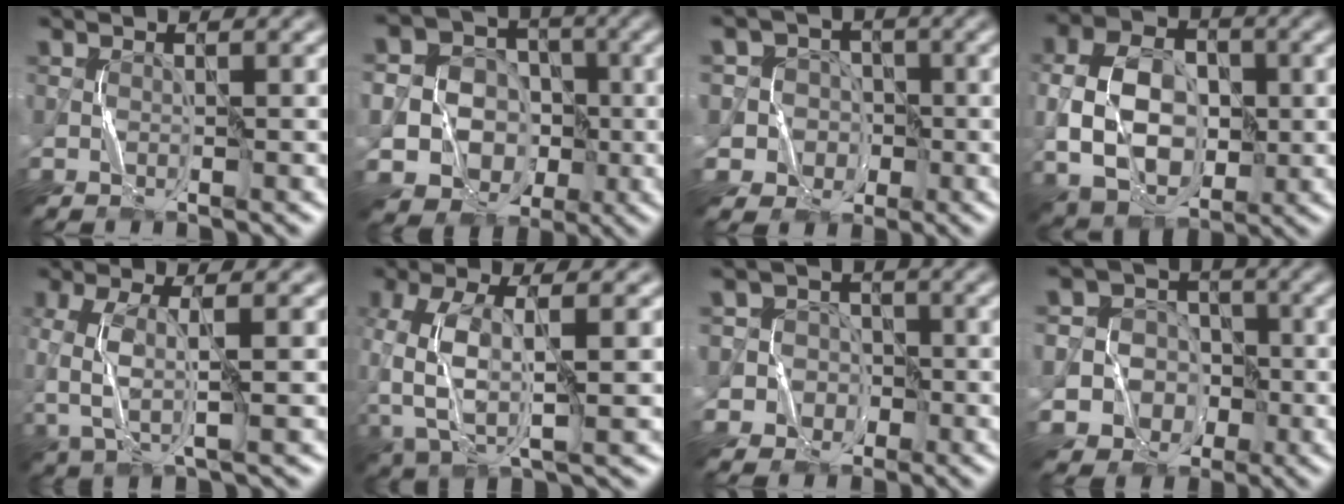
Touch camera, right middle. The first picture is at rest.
{"total": 13.9, "force": [-3.7, 12.6, 4.5], "torque": [-0.110, -0.027, -0.074]}
{"total": 6.0, "force": [-1.2, 5.8, 0.8], "torque": [-0.007, 0.025, -0.052]}
{"total": 9.1, "force": [-0.7, 6.2, 6.7], "torque": [-0.138, 0.004, -0.021]}
{"total": 4.6, "force": [-0.4, 1.6, 4.3], "torque": [-0.105, -0.004, -0.006]}
{"total": 7.2, "force": [-1.0, 3.4, 6.2], "torque": [-0.155, -0.003, -0.023]}
{"total": 5.1, "force": [-1.5, 4.9, 0.4], "torque": [0.008, 0.018, -0.051]}
{"total": 8.9, "force": [-2.7, 8.2, 2.3], "torque": [-0.041, 0.001, -0.072]}